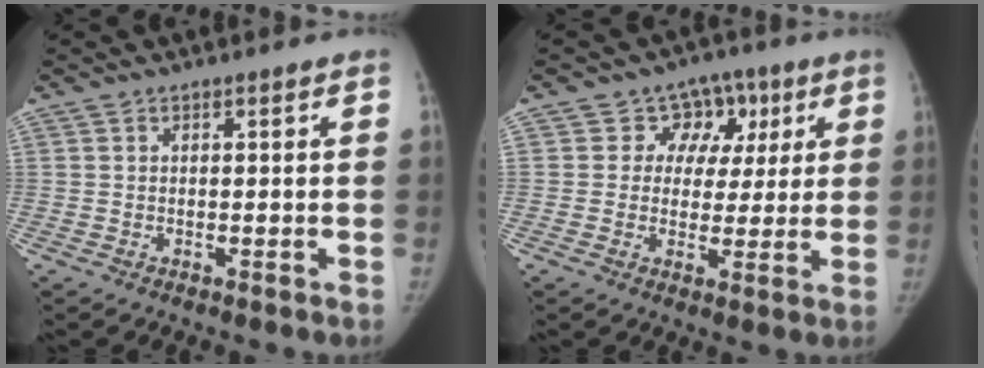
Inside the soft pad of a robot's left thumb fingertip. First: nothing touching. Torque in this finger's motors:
{"motor_torque": [-0.09, 0.15, -0.07, -0.09, -0.09]}